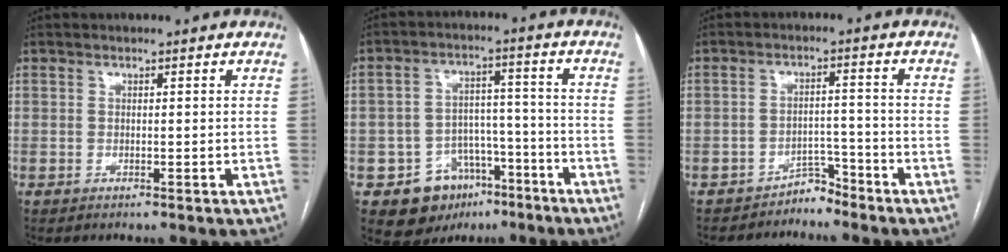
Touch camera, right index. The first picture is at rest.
{"total": 10.7, "force": [-5.9, 8.1, 3.5], "torque": [-0.044, 0.038, -0.081]}
{"total": 3.1, "force": [-3.0, 0.9, -0.2], "torque": [0.014, 0.002, -0.048]}